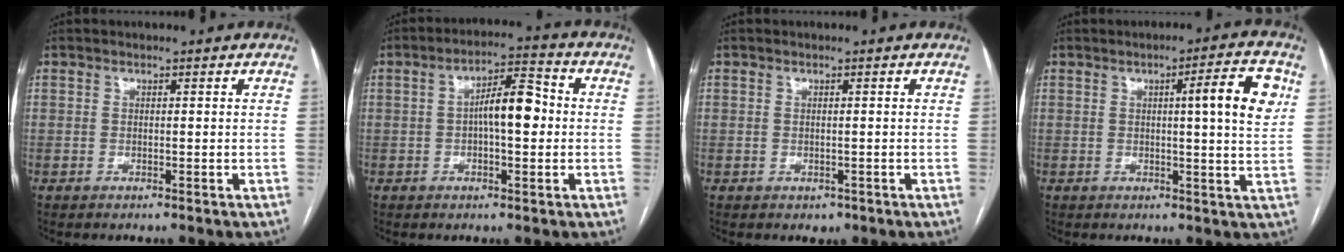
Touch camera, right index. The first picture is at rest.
{"total": 7.6, "force": [0.0, 2.3, 7.2], "torque": [-0.123, 0.024, -0.002]}
{"total": 1.3, "force": [-0.5, 1.1, 0.4], "torque": [-0.002, 0.003, -0.001]}
{"total": 8.1, "force": [2.2, 0.3, 7.8], "torque": [-0.103, 0.005, 0.024]}